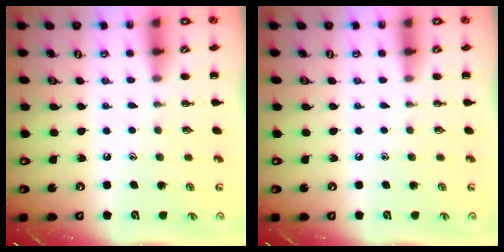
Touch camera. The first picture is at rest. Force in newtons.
{"total": 0.0}